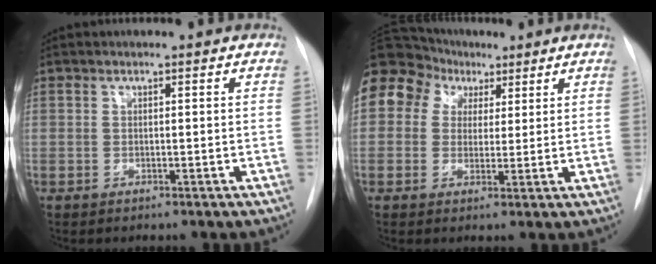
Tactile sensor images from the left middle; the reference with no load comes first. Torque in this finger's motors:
{"motor_torque": [1.96, -0.18, 1.05, 0.21]}